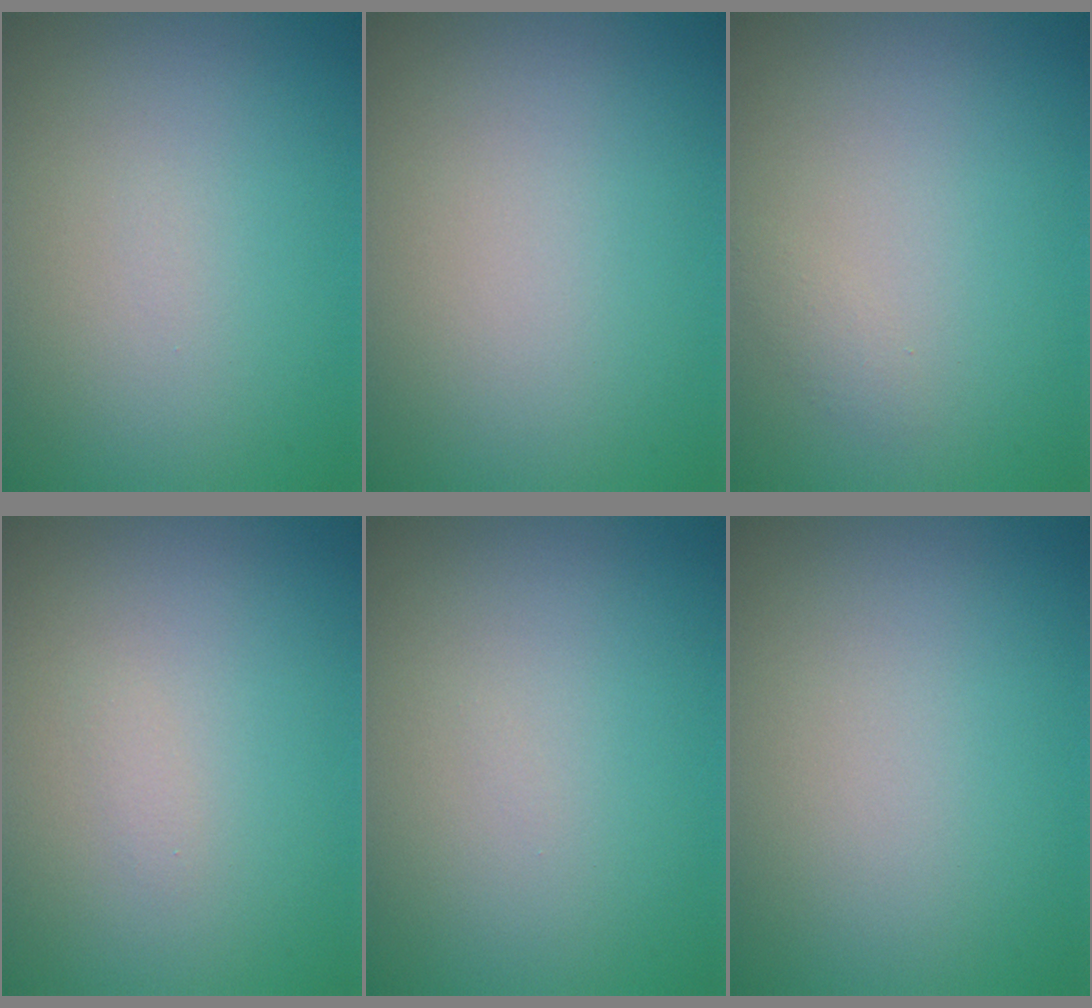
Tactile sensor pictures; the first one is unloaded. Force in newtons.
{"total": 0.0}
{"total": 0.6, "press": 0.6, "slide": 0.1}
{"total": 0.5, "press": 0.5, "slide": 0.0}
{"total": 0.0}
{"total": 0.0}